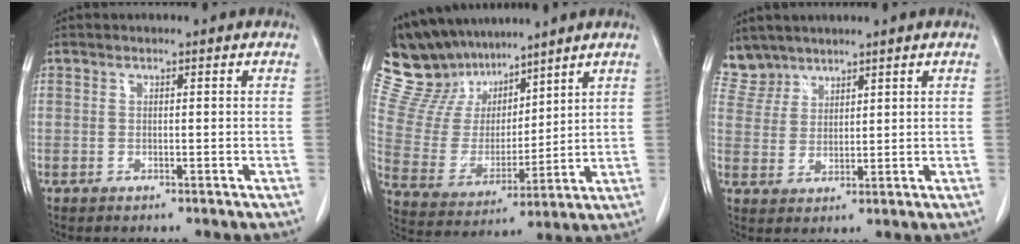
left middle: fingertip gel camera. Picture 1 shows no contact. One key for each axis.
{"total": 14.3, "fx": 12.5, "fy": 5.7, "fz": 4.0, "tx": -0.094, "ty": 0.024, "tz": 0.246}
{"total": 4.6, "fx": 4.2, "fy": 1.8, "fz": -0.6, "tx": 0.013, "ty": 0.003, "tz": 0.091}